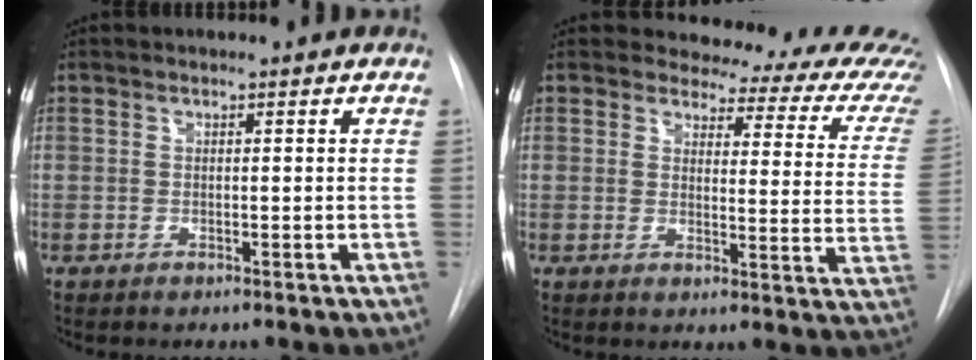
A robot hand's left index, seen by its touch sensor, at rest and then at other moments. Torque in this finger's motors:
{"motor_torque": [0.87, -1.27, -0.10, -0.05]}